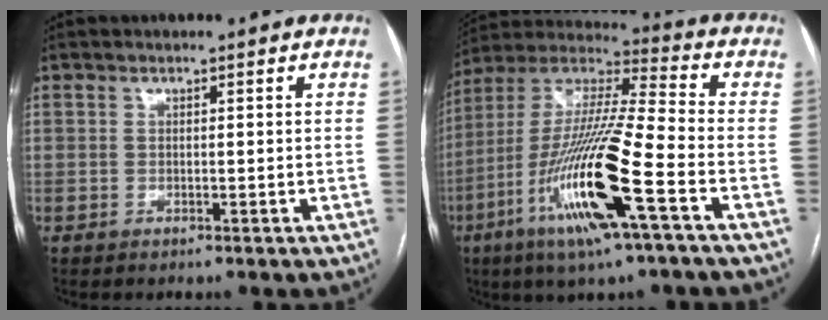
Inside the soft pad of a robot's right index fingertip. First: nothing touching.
{"total": 20.1, "force": [-8.0, 1.0, 18.4], "torque": [-0.393, -0.027, -0.155]}